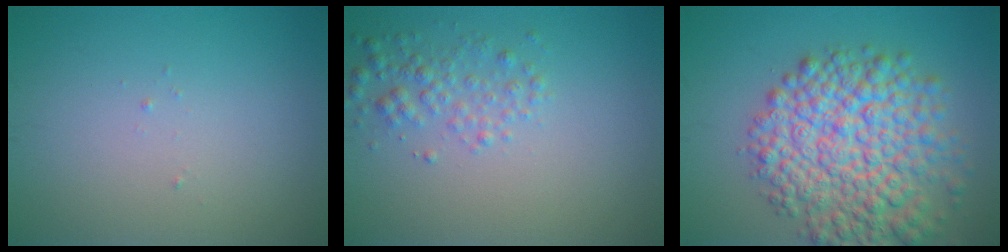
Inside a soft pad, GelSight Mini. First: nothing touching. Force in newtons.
{"total": 2.3, "press": 2.3, "slide": 0.0}
{"total": 9.9, "press": 9.9, "slide": 0.3}